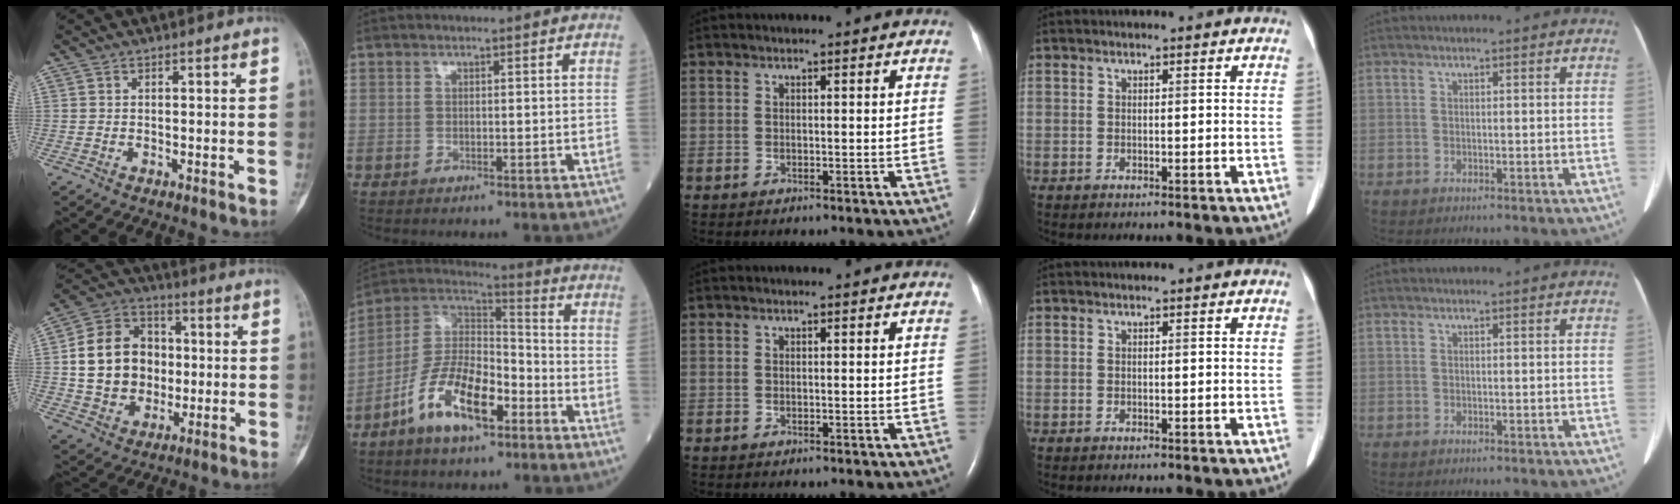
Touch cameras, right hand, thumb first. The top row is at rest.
{"thumb": {"total": 15.9, "force": [0.5, 13.1, 9.0], "torque": [-0.128, 0.026, 0.013]}, "index": {"total": 13.8, "force": [-6.9, 5.3, 10.7], "torque": [-0.212, 0.012, -0.127]}}